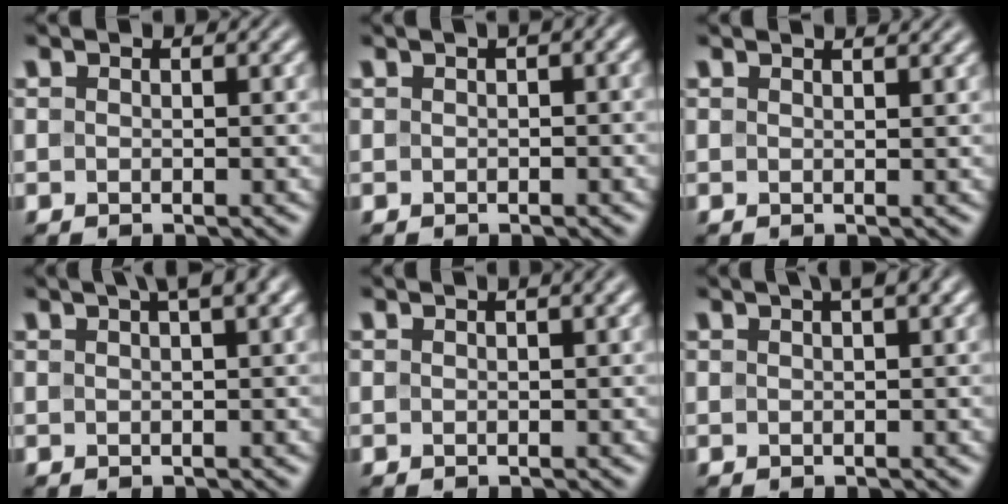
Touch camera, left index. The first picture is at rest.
{"total": 2.3, "force": [0.7, 0.7, 2.1], "torque": [-0.022, 0.011, 0.004]}
{"total": 2.0, "force": [1.7, 0.6, 0.9], "torque": [-0.006, 0.008, 0.006]}
{"total": 3.8, "force": [2.2, 0.8, 3.0], "torque": [-0.036, 0.017, 0.028]}
{"total": 2.5, "force": [1.1, 0.9, 2.0], "torque": [-0.016, 0.009, 0.005]}
{"total": 2.9, "force": [1.6, 0.6, 2.3], "torque": [-0.024, 0.012, 0.020]}